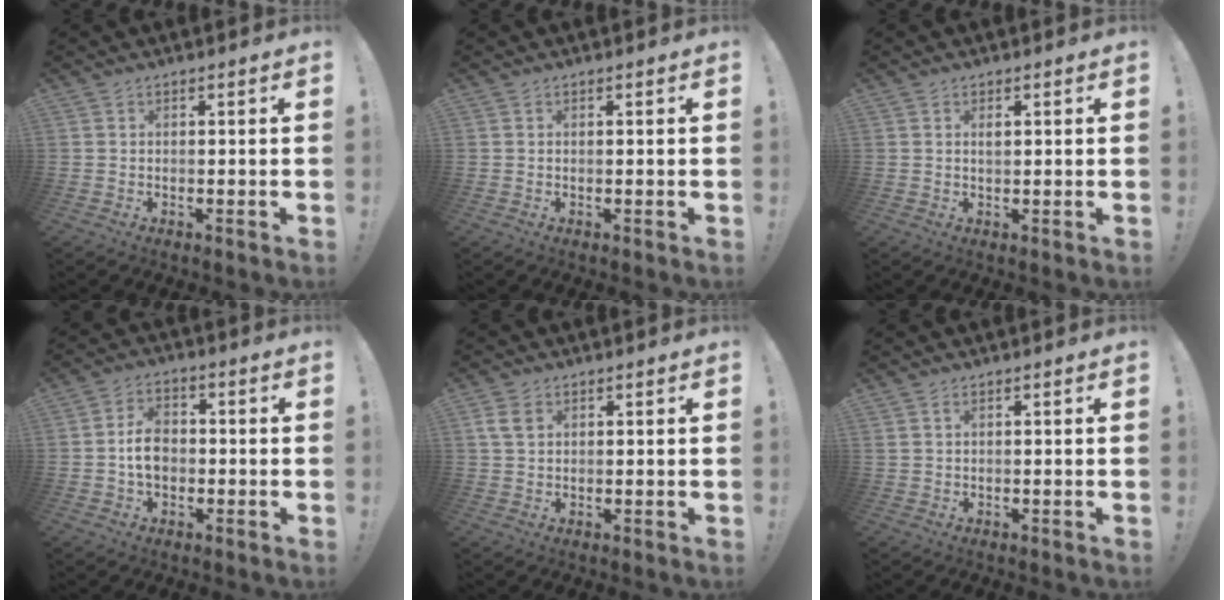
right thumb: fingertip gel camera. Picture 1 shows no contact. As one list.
[{"total": 0.0}, {"total": 1.3, "force": [0.3, 0.7, 1.0], "torque": [-0.018, 0.002, 0.005]}, {"total": 7.5, "force": [-1.2, 5.6, 4.8], "torque": [-0.078, 0.013, -0.023]}, {"total": 4.3, "force": [1.7, 2.7, 3.0], "torque": [-0.043, 0.001, 0.033]}, {"total": 0.9, "force": [0.4, 0.5, 0.7], "torque": [-0.018, 0.005, 0.008]}]